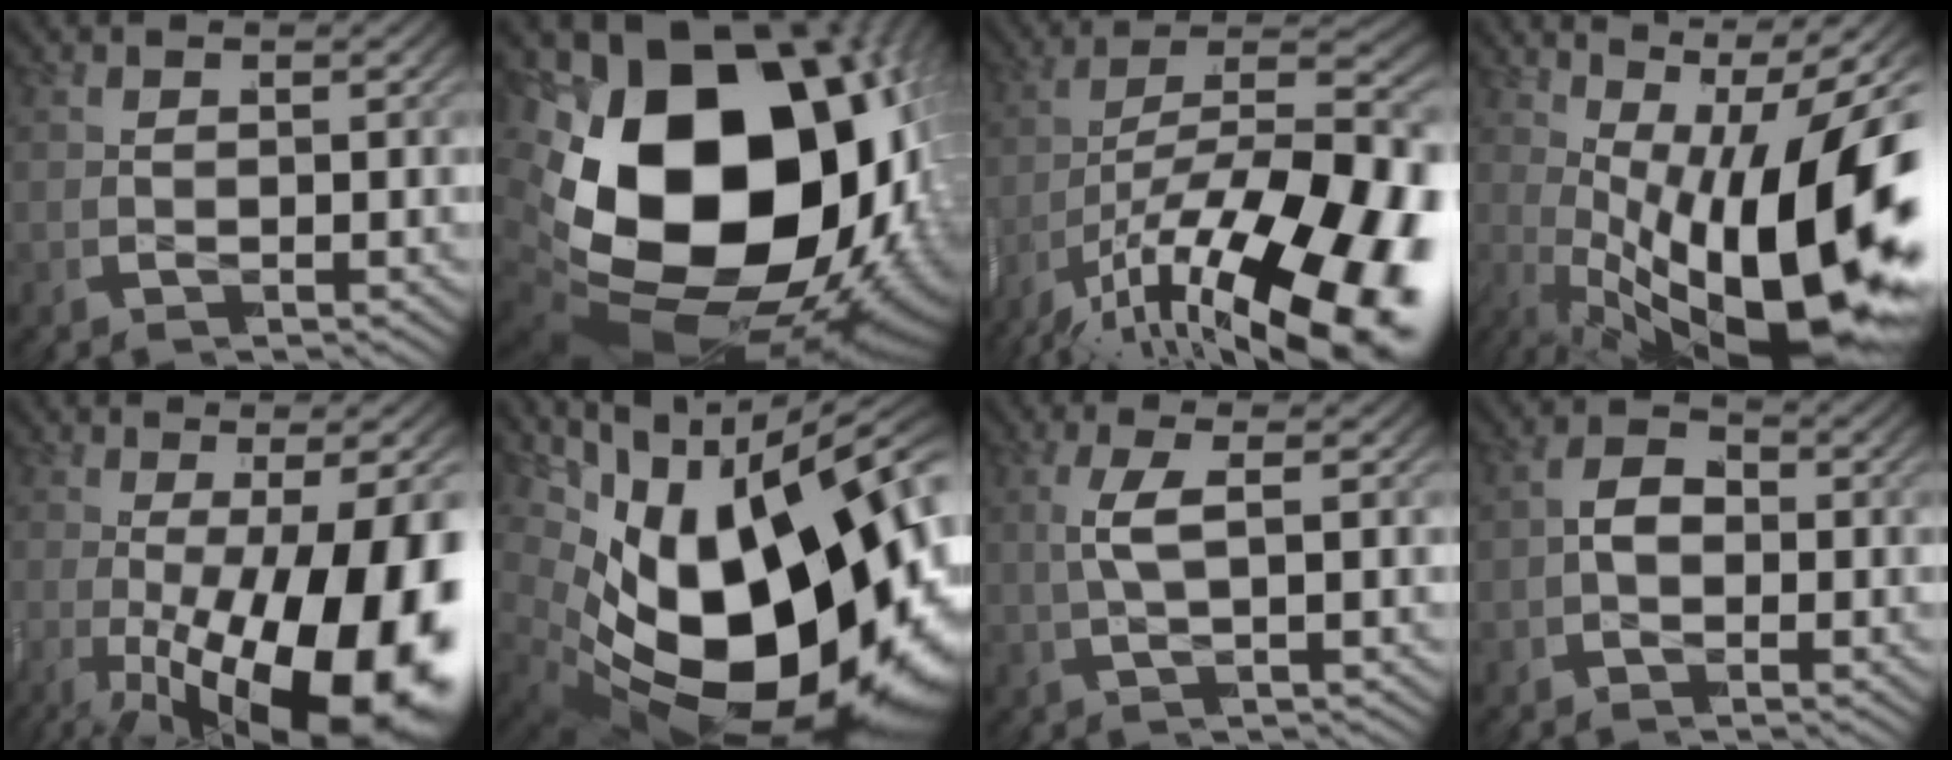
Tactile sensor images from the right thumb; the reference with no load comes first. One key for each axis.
{"total": 34.1, "fx": -2.2, "fy": 23.1, "fz": 25.1, "tx": -0.436, "ty": -0.065, "tz": -0.013}
{"total": 18.0, "fx": -4.0, "fy": 10.6, "fz": 14.0, "tx": -0.256, "ty": -0.072, "tz": -0.027}
{"total": 18.3, "fx": -1.9, "fy": 10.0, "fz": 15.3, "tx": -0.264, "ty": -0.049, "tz": 0.000}
{"total": 18.9, "fx": -4.9, "fy": 10.2, "fz": 15.1, "tx": -0.250, "ty": -0.038, "tz": -0.050}
{"total": 28.1, "fx": -3.5, "fy": 17.8, "fz": 21.4, "tx": -0.357, "ty": -0.070, "tz": -0.016}
{"total": 3.2, "fx": 0.2, "fy": 0.9, "fz": 3.1, "tx": -0.074, "ty": 0.004, "tz": 0.006}
{"total": 4.2, "fx": -0.6, "fy": 2.9, "fz": 3.0, "tx": -0.046, "ty": -0.003, "tz": -0.017}